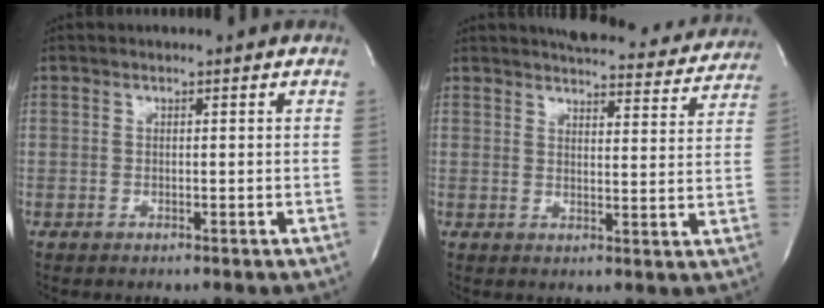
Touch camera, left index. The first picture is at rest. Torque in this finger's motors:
{"motor_torque": [0.11, -0.16, 0.10, 0.02]}